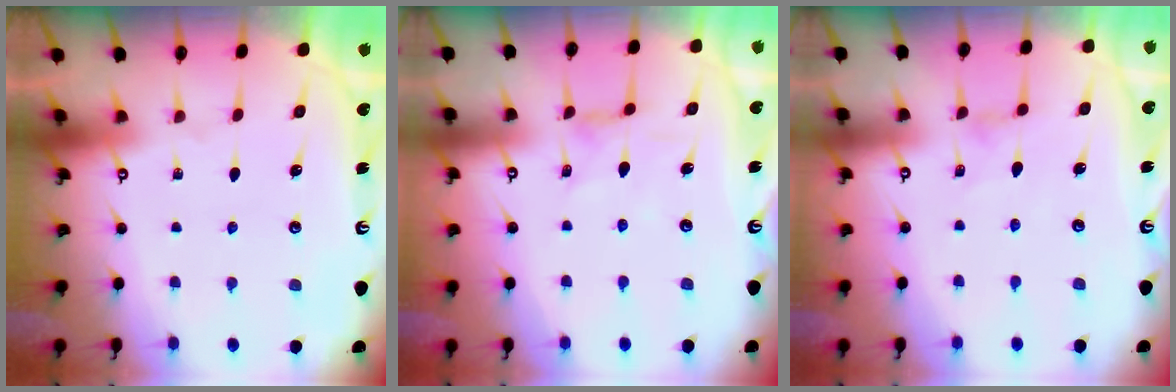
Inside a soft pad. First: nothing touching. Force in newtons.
{"total": 2.3, "press": 2.3, "slide": 0.4}
{"total": 0.0}